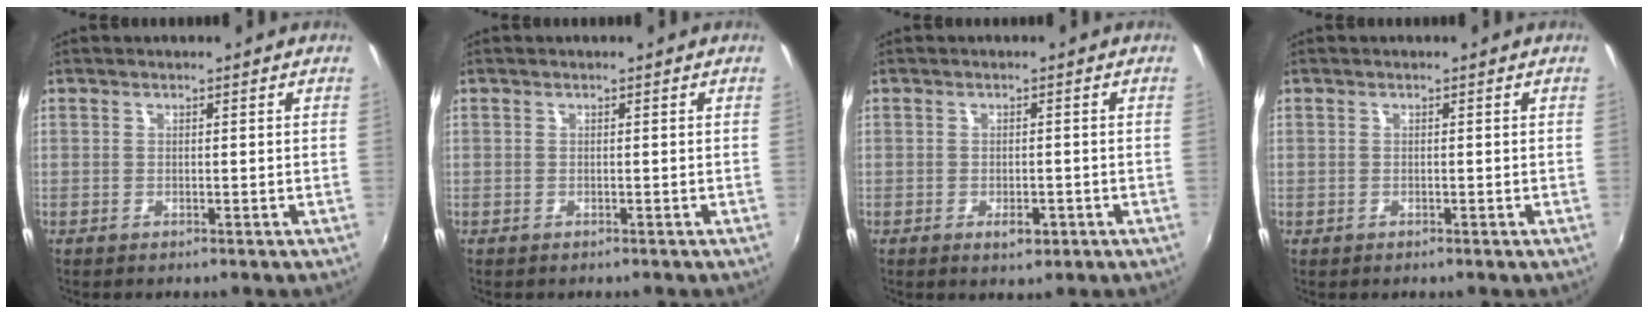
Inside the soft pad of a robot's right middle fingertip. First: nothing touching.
{"total": 0.0}
{"total": 2.7, "force": [-1.3, 1.3, 2.0], "torque": [-0.036, -0.005, -0.016]}
{"total": 0.0}